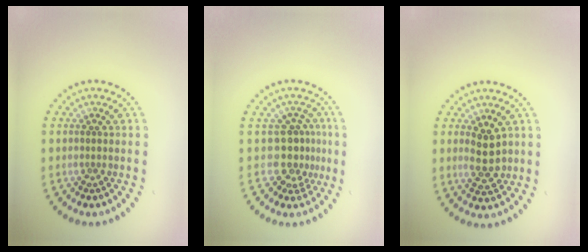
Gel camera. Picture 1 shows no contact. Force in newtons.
{"total": 3.0, "press": 2.1, "slide": 2.1}
{"total": 2.9, "press": 2.8, "slide": 0.7}